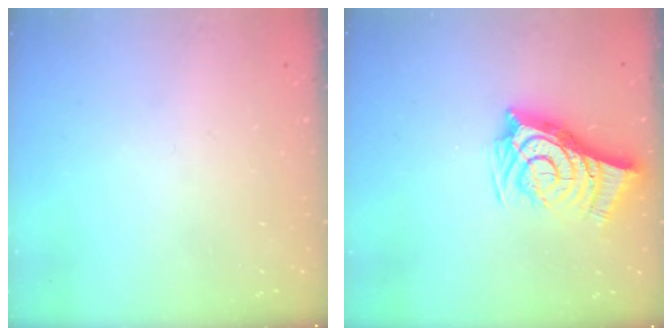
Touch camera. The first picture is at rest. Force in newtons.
{"total": 12.3, "press": 11.7, "slide": 3.9}